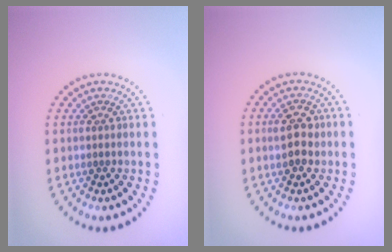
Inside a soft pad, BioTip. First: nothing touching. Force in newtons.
{"total": 2.7, "press": 2.7, "slide": 0.1}